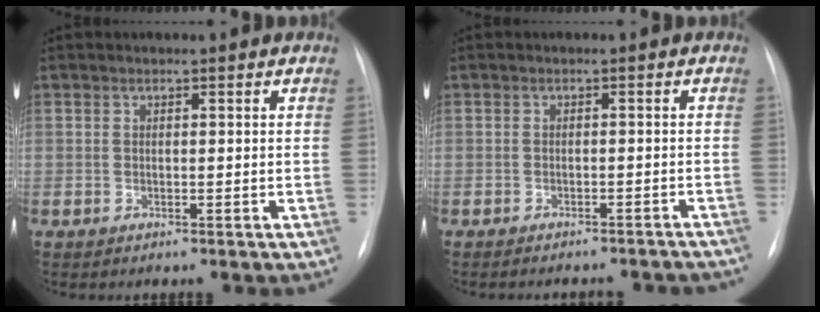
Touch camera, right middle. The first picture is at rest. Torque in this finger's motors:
{"motor_torque": [0.84, -0.85, 0.05, 0.05]}